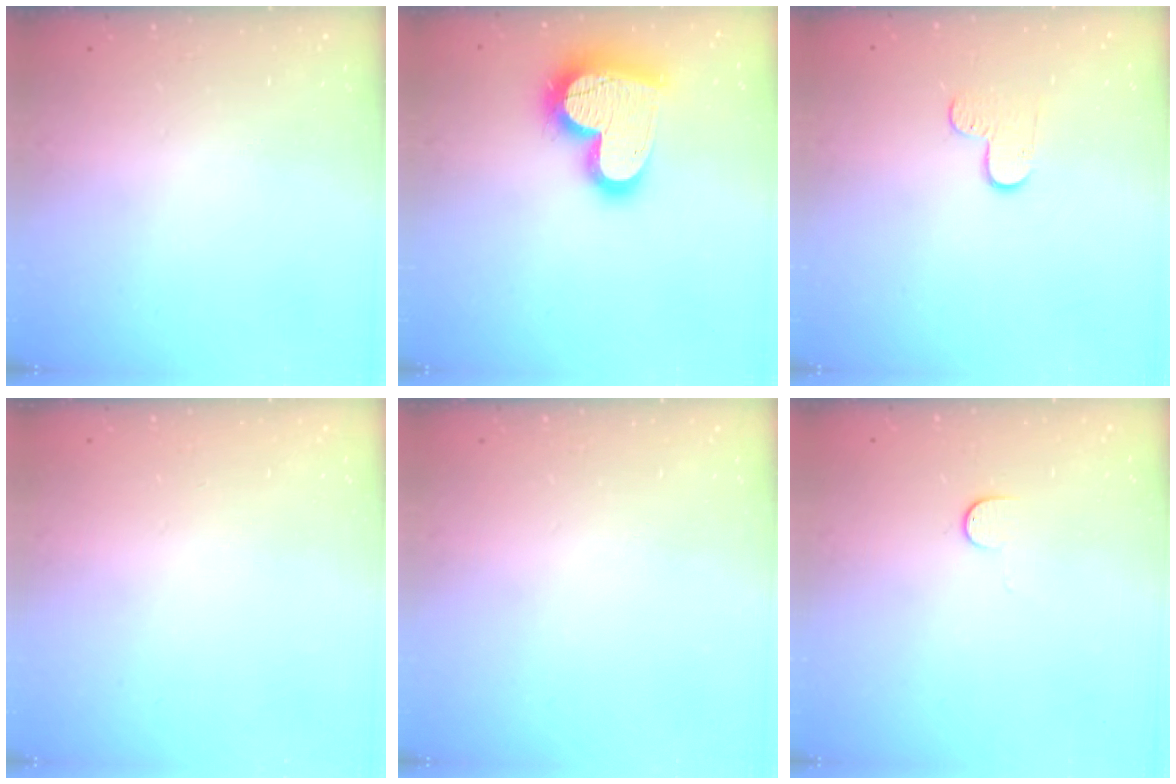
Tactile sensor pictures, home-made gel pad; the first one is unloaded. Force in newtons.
{"total": 20.1, "press": 20.1, "slide": 1.7}
{"total": 5.5, "press": 5.4, "slide": 0.6}
{"total": 0.8, "press": 0.5, "slide": 0.6}
{"total": 0.0}
{"total": 4.9, "press": 4.9, "slide": 0.5}